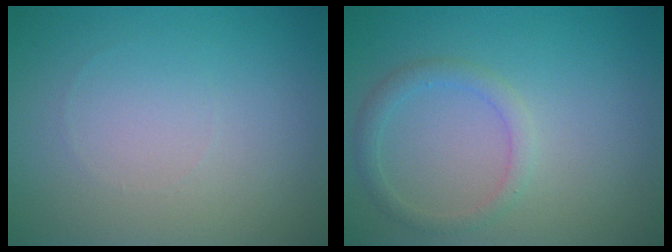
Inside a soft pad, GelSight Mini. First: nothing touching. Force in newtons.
{"total": 1.8, "press": 1.8, "slide": 0.1}